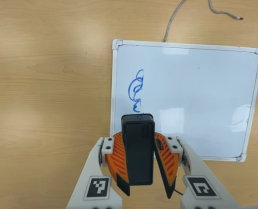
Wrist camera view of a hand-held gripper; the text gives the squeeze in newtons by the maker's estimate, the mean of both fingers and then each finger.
{"total": 10.5, "left": 10.6, "right": 10.4}